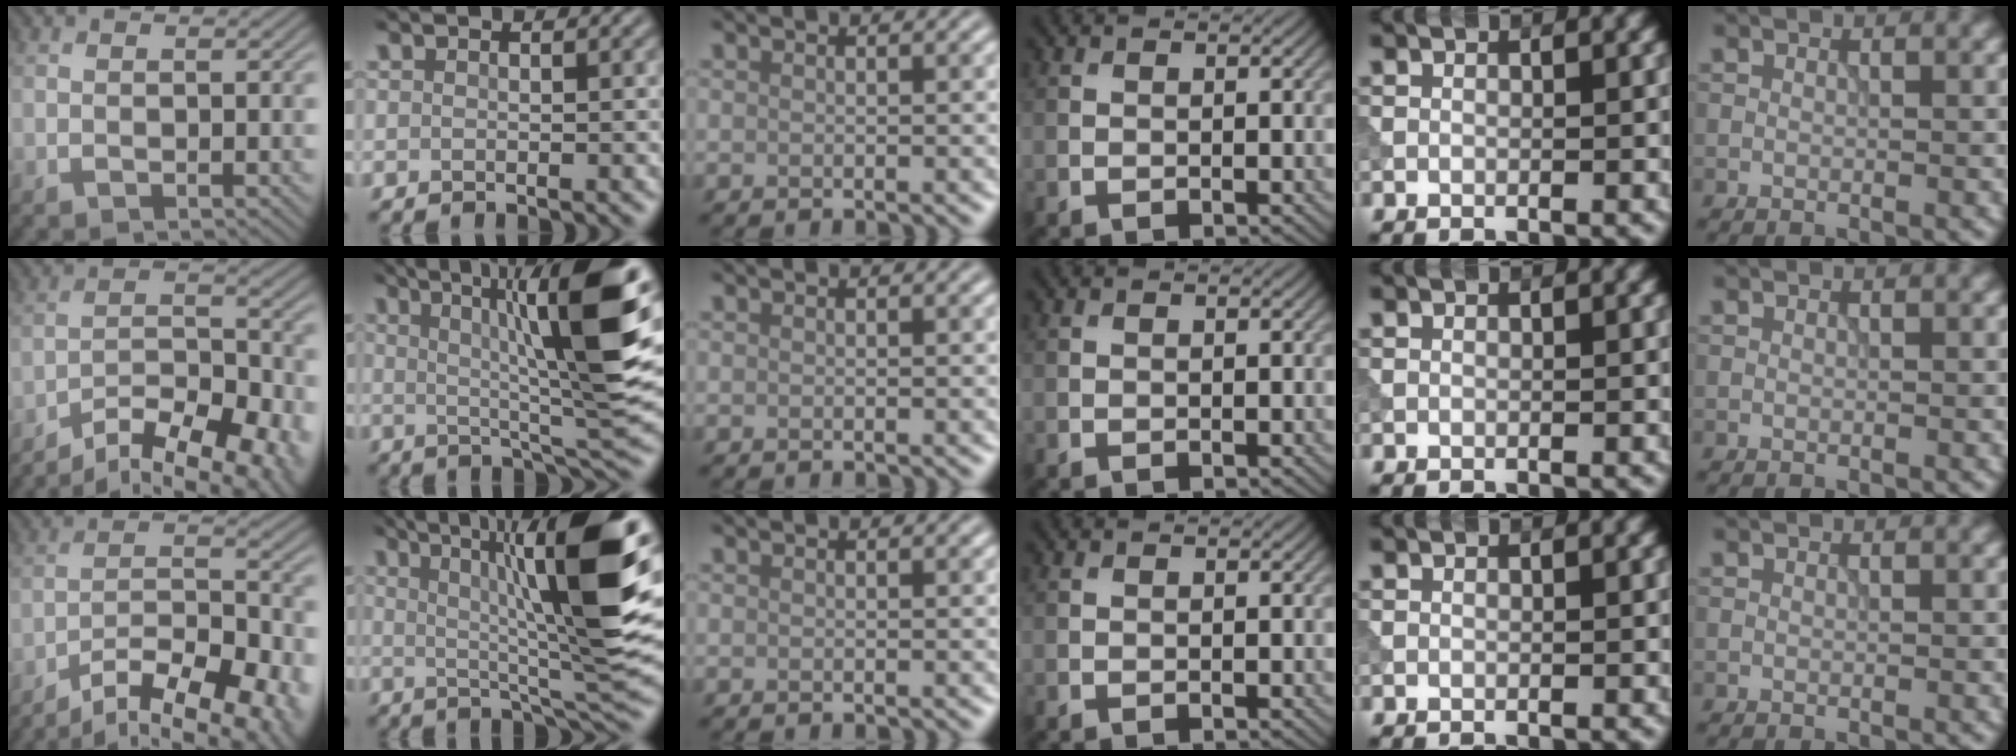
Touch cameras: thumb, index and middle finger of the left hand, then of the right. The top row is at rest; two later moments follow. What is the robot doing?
{"motion": "extract", "object": "tissue"}